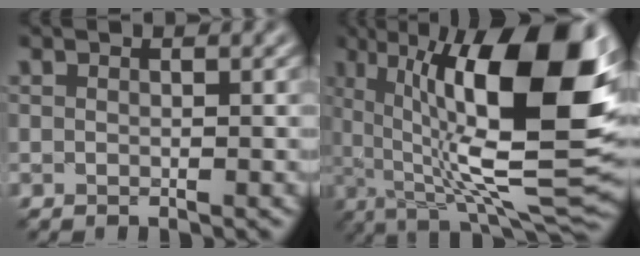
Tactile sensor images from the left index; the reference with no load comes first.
{"total": 17.1, "force": [3.6, 5.3, 15.8], "torque": [-0.243, -0.002, 0.059]}